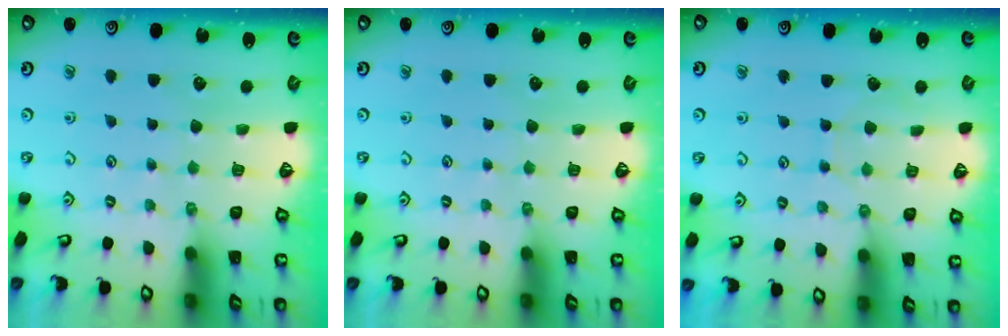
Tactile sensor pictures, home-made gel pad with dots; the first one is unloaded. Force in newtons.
{"total": 0.0}
{"total": 2.8, "press": 2.8, "slide": 0.4}